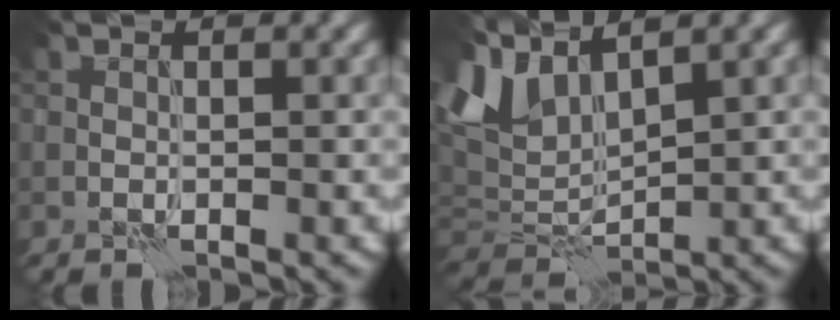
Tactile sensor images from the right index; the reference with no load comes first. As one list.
[{"total": 6.6, "force": [3.5, 3.3, 4.5], "torque": [-0.113, 0.011, 0.062]}]